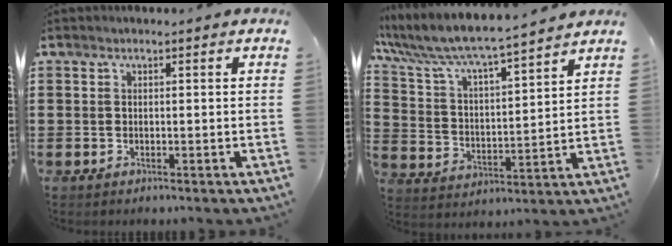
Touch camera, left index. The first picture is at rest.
{"total": 6.6, "force": [6.1, 0.3, 2.5], "torque": [-0.078, -0.042, 0.098]}